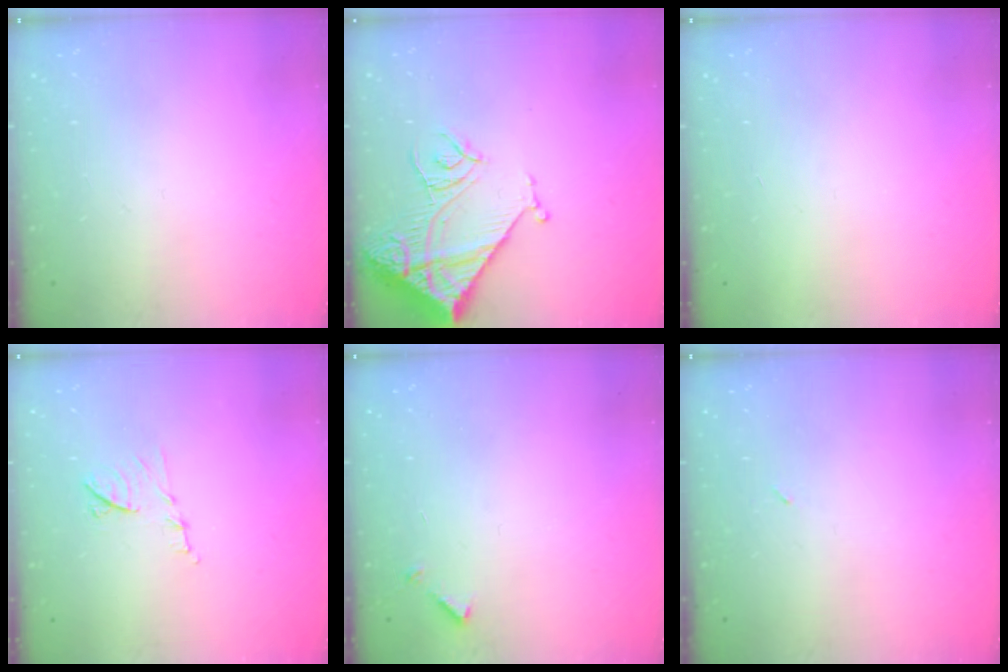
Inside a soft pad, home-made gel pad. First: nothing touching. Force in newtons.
{"total": 14.9, "press": 14.8, "slide": 1.6}
{"total": 1.7, "press": 1.7, "slide": 0.1}
{"total": 7.4, "press": 7.4, "slide": 0.4}
{"total": 5.0, "press": 4.9, "slide": 0.5}
{"total": 2.1, "press": 1.9, "slide": 1.0}